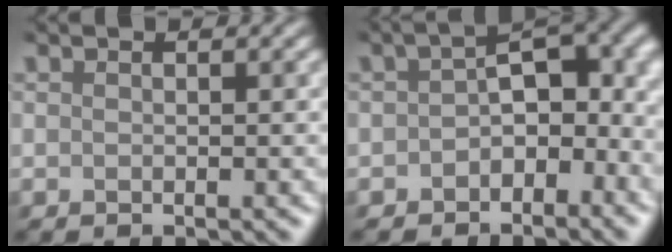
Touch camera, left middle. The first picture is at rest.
{"total": 7.3, "force": [-1.6, 4.4, 5.7], "torque": [-0.067, 0.011, -0.034]}